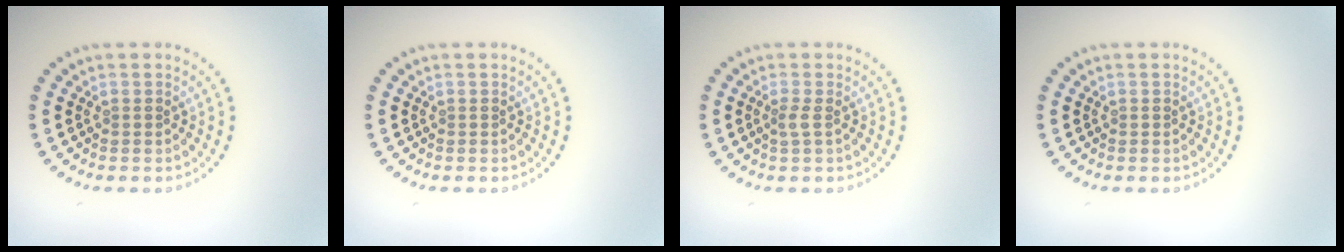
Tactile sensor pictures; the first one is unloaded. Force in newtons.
{"total": 0.0}
{"total": 0.9, "press": 0.6, "slide": 0.8}
{"total": 0.0}